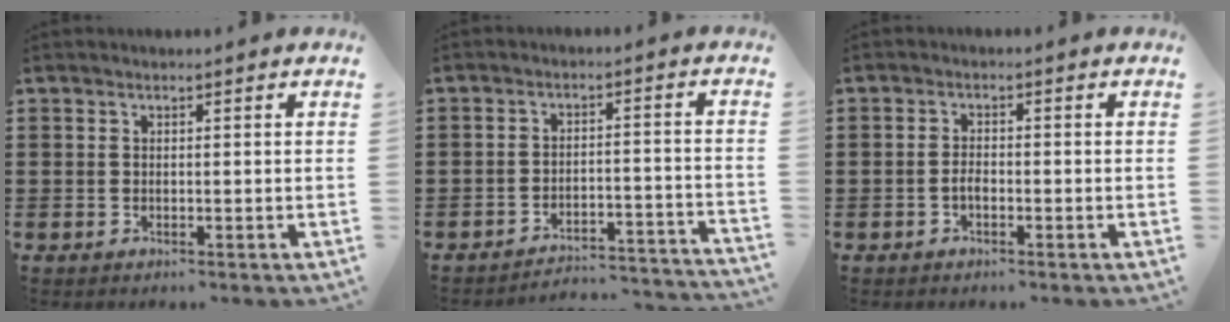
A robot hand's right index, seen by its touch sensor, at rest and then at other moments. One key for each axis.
{"total": 3.6, "fx": -3.5, "fy": 0.4, "fz": 1.0, "tx": -0.023, "ty": -0.002, "tz": -0.075}
{"total": 1.6, "fx": -0.8, "fy": 0.6, "fz": 1.3, "tx": -0.027, "ty": -0.001, "tz": -0.014}